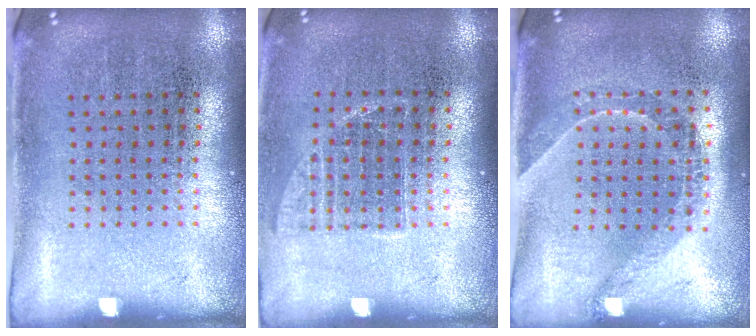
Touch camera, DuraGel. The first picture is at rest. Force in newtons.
{"total": 0.9, "press": 0.8, "slide": 0.3}
{"total": 1.6, "press": 1.3, "slide": 1.0}